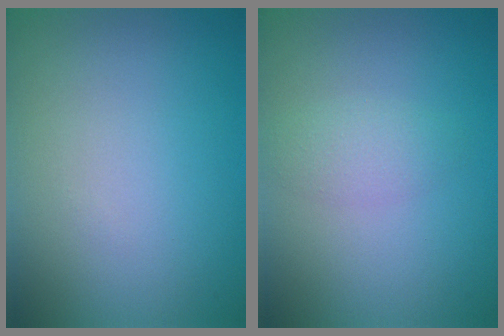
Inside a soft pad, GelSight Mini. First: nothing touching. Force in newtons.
{"total": 1.7, "press": 1.7, "slide": 0.1}